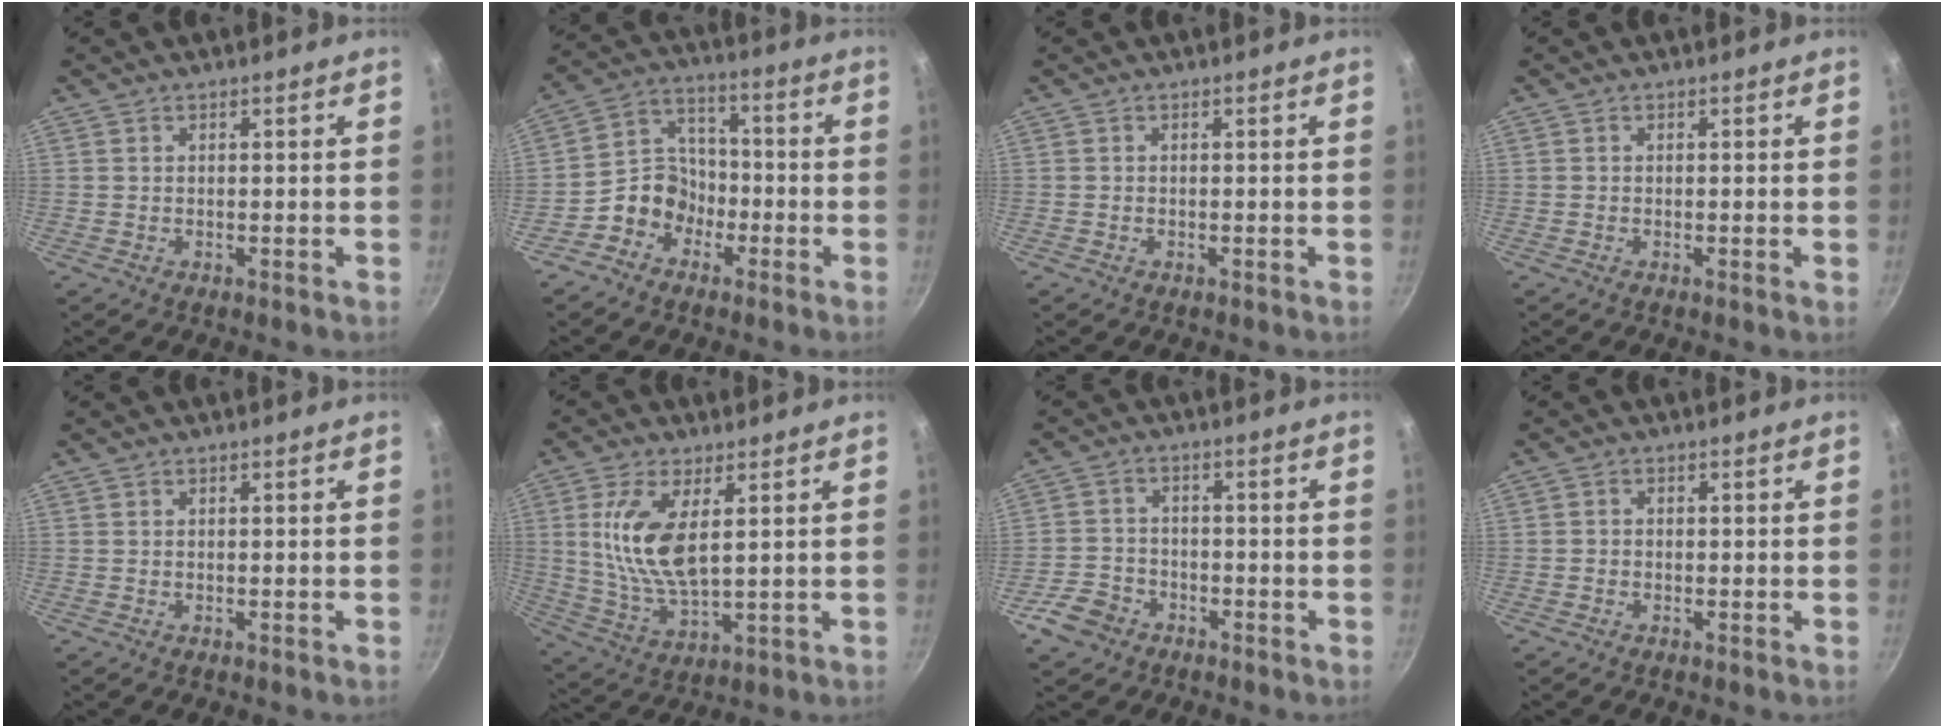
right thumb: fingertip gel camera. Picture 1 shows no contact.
{"total": 8.8, "force": [-4.3, 7.2, 3.0], "torque": [-0.008, 0.054, -0.090]}
{"total": 0.0}
{"total": 0.5, "force": [-0.1, 0.0, 0.5], "torque": [-0.009, -0.001, -0.004]}
{"total": 0.0}
{"total": 12.1, "force": [2.9, 5.3, 10.5], "torque": [-0.208, -0.016, 0.065]}
{"total": 6.3, "force": [-3.7, 4.6, 2.3], "torque": [-0.032, 0.034, -0.069]}
{"total": 0.9, "force": [-0.5, 0.7, 0.3], "torque": [-0.007, 0.003, -0.012]}